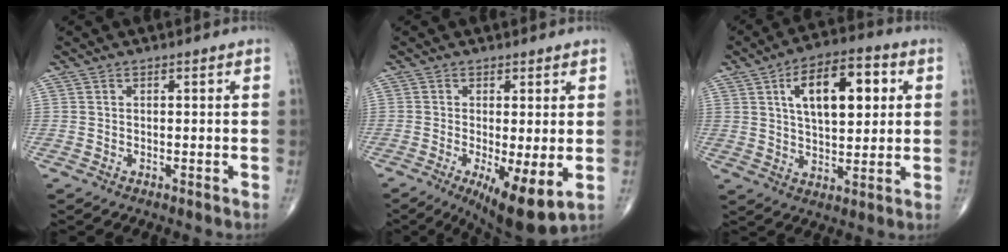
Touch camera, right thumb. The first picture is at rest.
{"total": 9.8, "force": [-2.5, 2.7, 9.0], "torque": [-0.147, -0.025, -0.034]}
{"total": 14.3, "force": [4.3, 6.9, 11.8], "torque": [-0.160, 0.004, 0.067]}